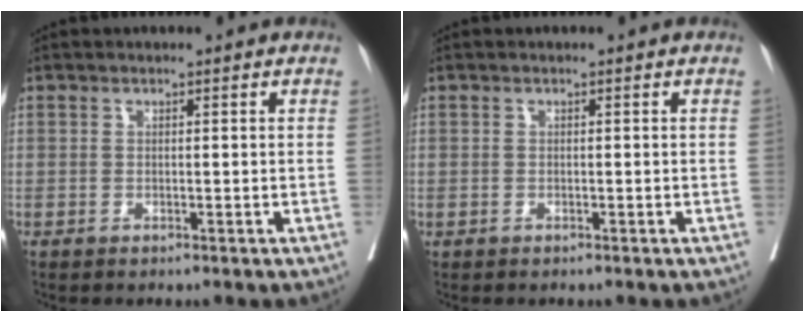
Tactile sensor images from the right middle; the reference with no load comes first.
{"total": 0.0}